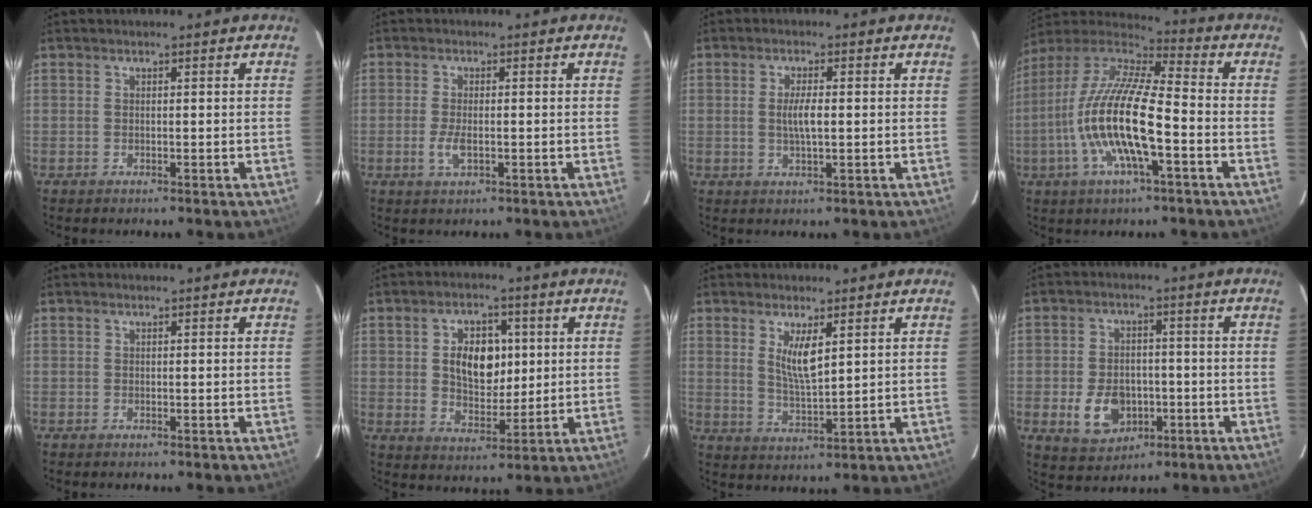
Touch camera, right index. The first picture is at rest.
{"total": 3.2, "force": [-0.9, 1.2, 2.8], "torque": [-0.061, -0.005, -0.017]}
{"total": 3.5, "force": [0.0, 0.7, 3.4], "torque": [-0.064, -0.001, 0.001]}
{"total": 17.8, "force": [-4.9, 4.2, 16.5], "torque": [-0.317, -0.013, -0.100]}
{"total": 0.0}
{"total": 9.4, "force": [1.7, 6.2, 6.9], "torque": [-0.120, 0.011, 0.036]}
{"total": 5.7, "force": [2.3, 1.6, 5.0], "torque": [-0.091, -0.010, 0.047]}
{"total": 9.1, "force": [-3.0, 6.7, 5.4], "torque": [-0.127, 0.000, -0.036]}